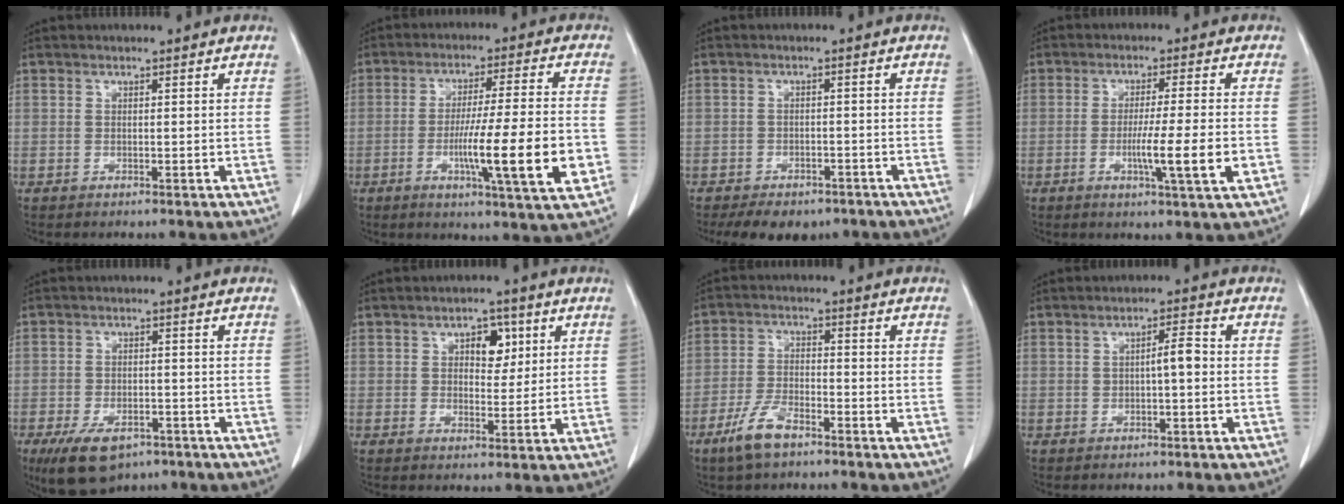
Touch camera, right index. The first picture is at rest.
{"total": 15.8, "force": [-4.2, 0.1, 15.2], "torque": [-0.235, -0.014, -0.068]}
{"total": 7.9, "force": [-6.0, 4.3, 2.9], "torque": [-0.036, 0.006, -0.075]}
{"total": 8.2, "force": [-2.0, -0.6, 7.9], "torque": [-0.129, -0.017, -0.036]}
{"total": 8.9, "force": [-5.9, 4.3, 5.0], "torque": [-0.087, -0.006, -0.090]}
{"total": 4.6, "force": [1.8, 2.7, 3.3], "torque": [-0.043, 0.010, 0.027]}
{"total": 6.5, "force": [-4.5, 1.9, 4.2], "torque": [-0.094, -0.006, -0.086]}
{"total": 3.1, "force": [0.0, 0.7, 3.0], "torque": [-0.049, 0.009, -0.001]}